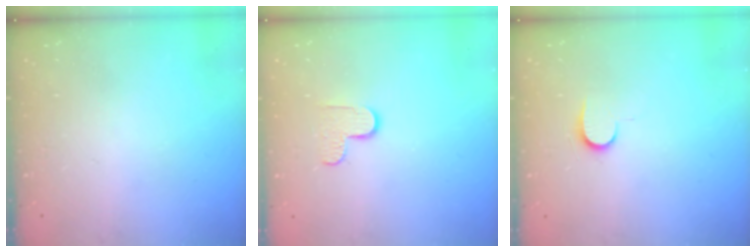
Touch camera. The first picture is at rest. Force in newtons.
{"total": 5.5, "press": 5.5, "slide": 0.5}
{"total": 6.9, "press": 6.9, "slide": 0.8}